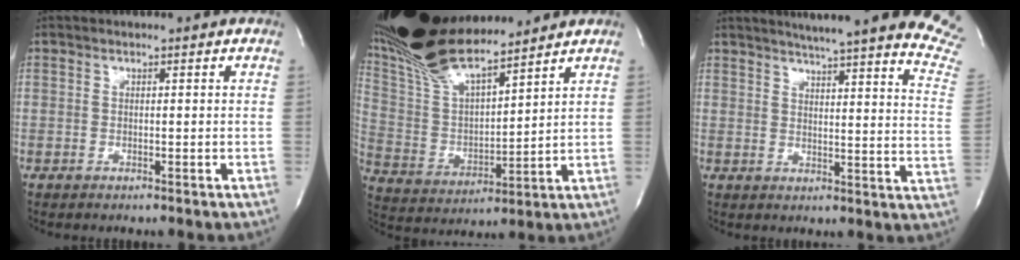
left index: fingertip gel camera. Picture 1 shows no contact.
{"total": 17.9, "force": [15.6, 2.9, 8.2], "torque": [-0.174, 0.004, 0.308]}
{"total": 25.4, "force": [22.8, -0.5, 11.2], "torque": [-0.149, -0.106, 0.257]}